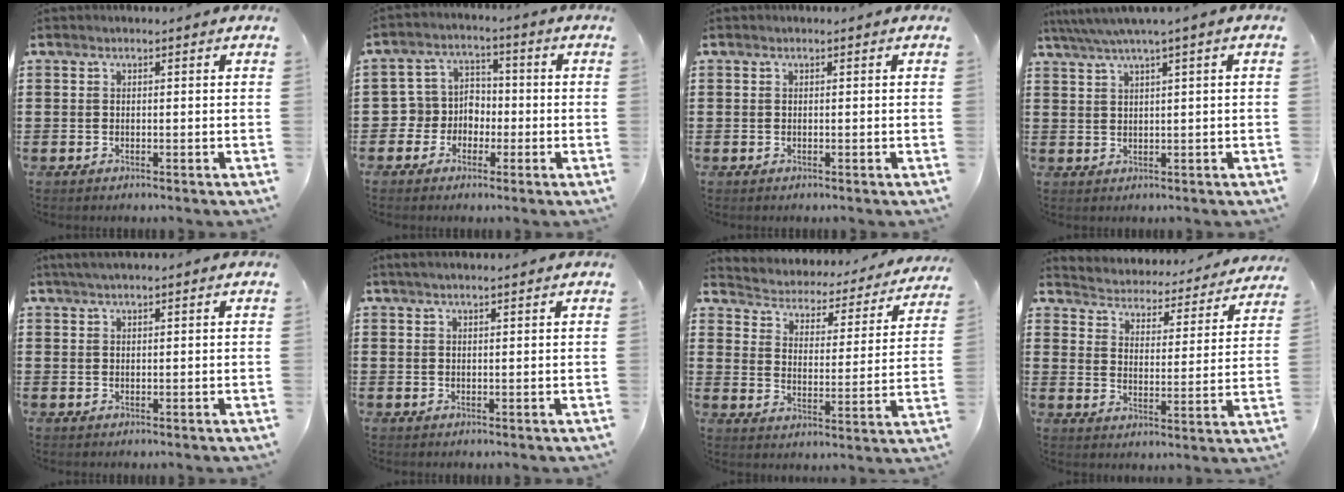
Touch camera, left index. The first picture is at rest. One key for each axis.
{"total": 5.0, "fx": -1.7, "fy": 4.6, "fz": 0.9, "tx": -0.045, "ty": 0.005, "tz": -0.039}
{"total": 0.0}
{"total": 2.8, "fx": 1.4, "fy": -0.2, "fz": 2.4, "tx": -0.048, "ty": 0.001, "tz": 0.024}
{"total": 1.5, "fx": 1.2, "fy": 0.1, "fz": 0.9, "tx": -0.017, "ty": 0.002, "tz": 0.022}
{"total": 1.5, "fx": 1.3, "fy": 0.0, "fz": 0.9, "tx": -0.018, "ty": 0.001, "tz": 0.024}
{"total": 2.4, "fx": 2.3, "fy": 0.7, "fz": 0.1, "tx": -0.022, "ty": -0.028, "tz": 0.027}
{"total": 3.2, "fx": 3.2, "fy": 0.1, "fz": -0.3, "tx": -0.018, "ty": -0.037, "tz": 0.045}